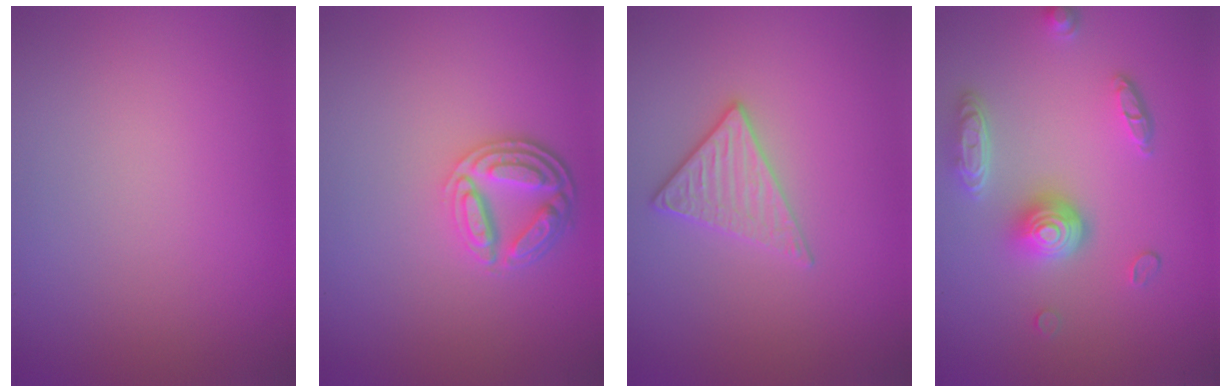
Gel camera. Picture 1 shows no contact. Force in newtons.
{"total": 4.1, "press": 3.2, "slide": 2.6}
{"total": 2.7, "press": 2.5, "slide": 1.1}
{"total": 5.2, "press": 3.8, "slide": 3.5}